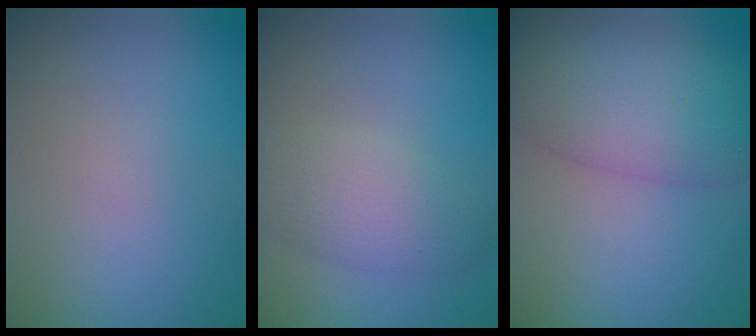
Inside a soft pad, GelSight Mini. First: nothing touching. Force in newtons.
{"total": 3.7, "press": 3.7, "slide": 0.2}
{"total": 7.4, "press": 7.4, "slide": 0.1}